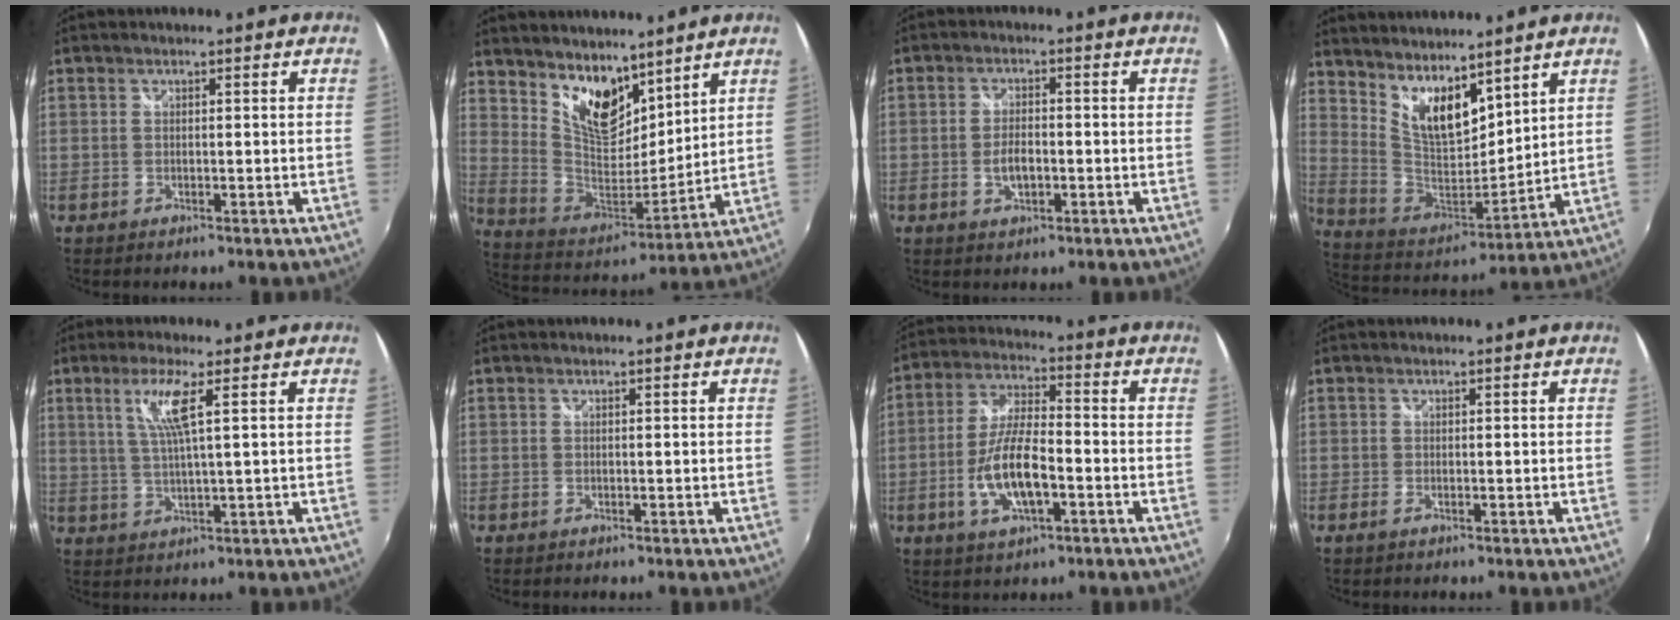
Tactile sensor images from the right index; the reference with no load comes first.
{"total": 13.8, "force": [9.7, 7.0, 7.0], "torque": [-0.133, 0.000, 0.189]}
{"total": 4.0, "force": [-1.1, 1.9, 3.3], "torque": [-0.065, 0.000, -0.019]}
{"total": 13.1, "force": [9.2, 5.1, 7.8], "torque": [-0.142, -0.011, 0.181]}
{"total": 5.9, "force": [2.3, -0.3, 5.4], "torque": [-0.106, -0.003, 0.049]}
{"total": 0.0}
{"total": 11.2, "force": [-3.6, 3.7, 10.0], "torque": [-0.206, 0.000, -0.065]}
{"total": 0.5, "force": [-0.2, 0.2, 0.4], "torque": [-0.010, -0.002, -0.005]}